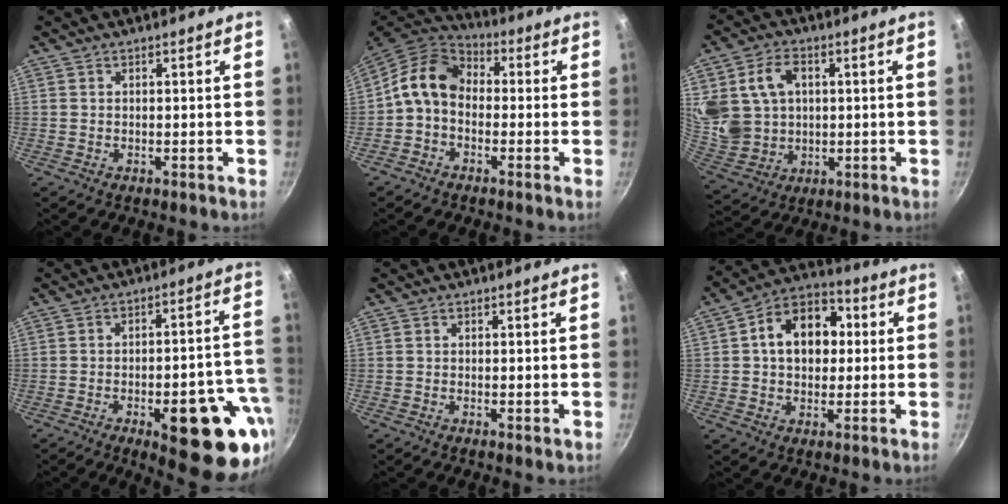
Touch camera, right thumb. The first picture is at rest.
{"total": 10.0, "force": [-0.6, 7.6, 6.4], "torque": [-0.100, 0.038, -0.035]}
{"total": 15.4, "force": [3.3, 12.2, 8.7], "torque": [-0.168, -0.005, 0.080]}
{"total": 20.8, "force": [-8.7, 7.6, 17.4], "torque": [-0.156, 0.028, -0.108]}
{"total": 0.5, "force": [0.1, 0.1, 0.5], "torque": [-0.009, -0.003, -0.001]}
{"total": 14.1, "force": [2.1, 10.2, 9.5], "torque": [-0.108, 0.024, 0.016]}